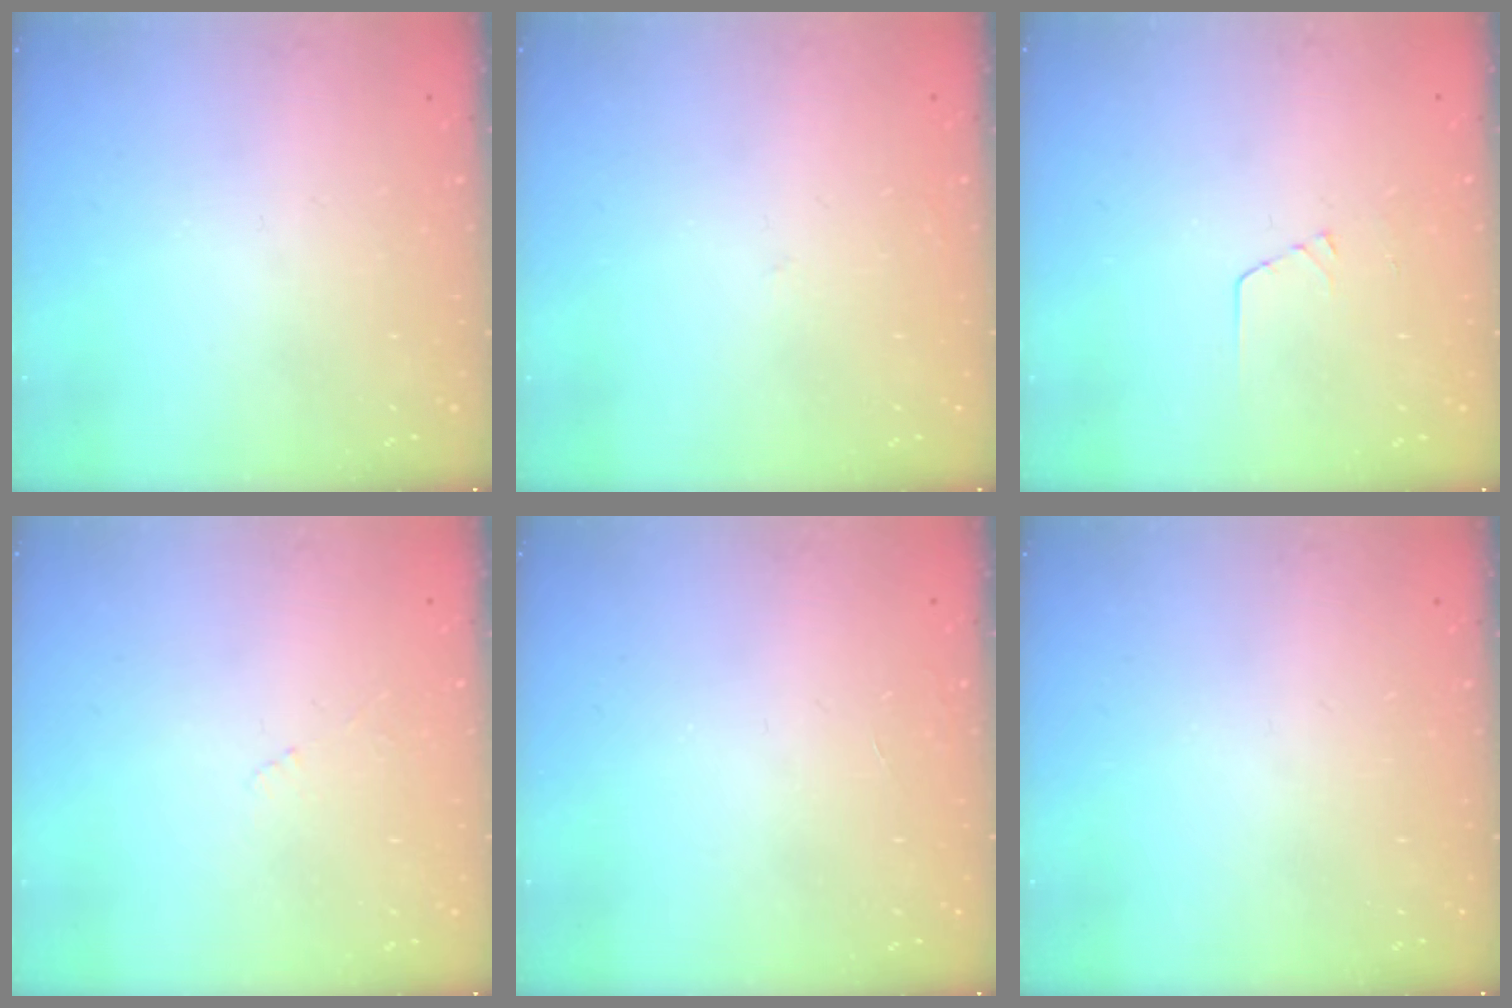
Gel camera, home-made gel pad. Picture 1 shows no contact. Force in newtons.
{"total": 2.5, "press": 2.5, "slide": 0.3}
{"total": 3.2, "press": 3.2, "slide": 0.3}
{"total": 3.1, "press": 3.1, "slide": 0.5}
{"total": 0.0}
{"total": 0.0}